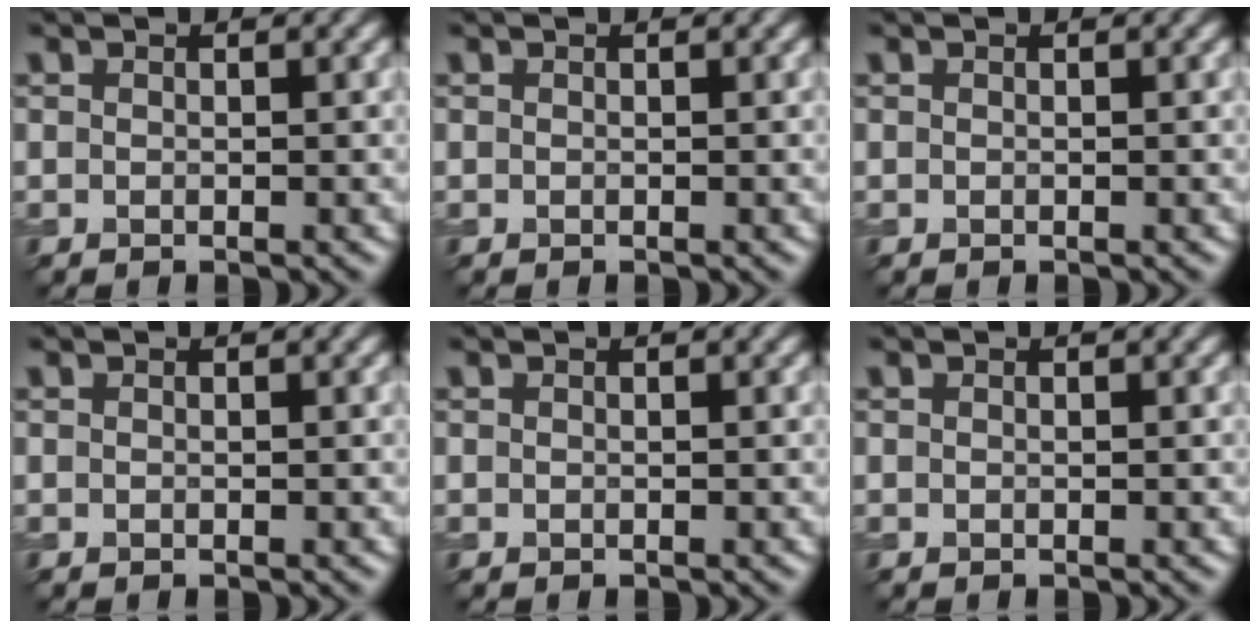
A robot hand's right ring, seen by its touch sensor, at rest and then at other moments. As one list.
[{"total": 0.0}, {"total": 0.0}, {"total": 0.0}, {"total": 0.0}, {"total": 0.0}]